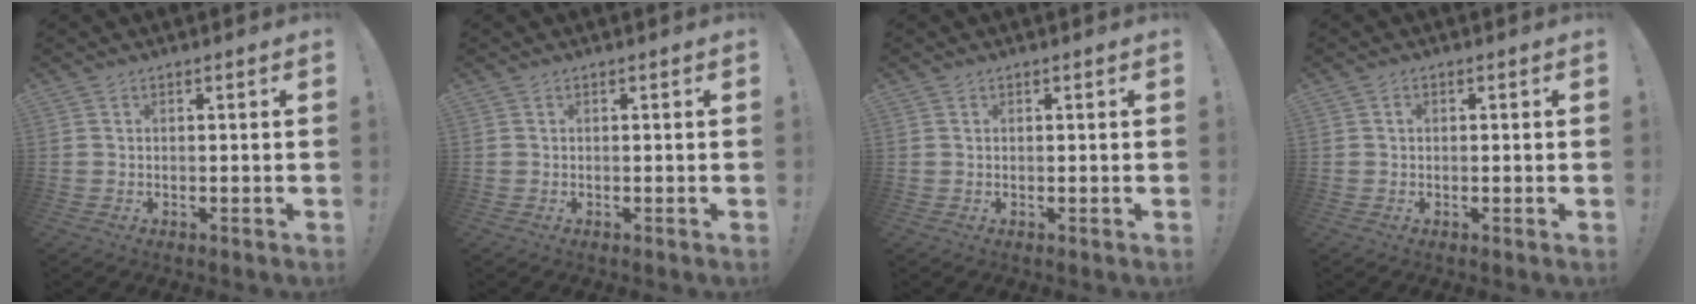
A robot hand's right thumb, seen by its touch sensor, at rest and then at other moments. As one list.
[{"total": 0.0}, {"total": 0.8, "force": [0.6, 0.5, -0.2], "torque": [0.010, -0.001, 0.009]}, {"total": 0.6, "force": [-0.3, 0.4, 0.4], "torque": [-0.006, 0.005, -0.008]}]